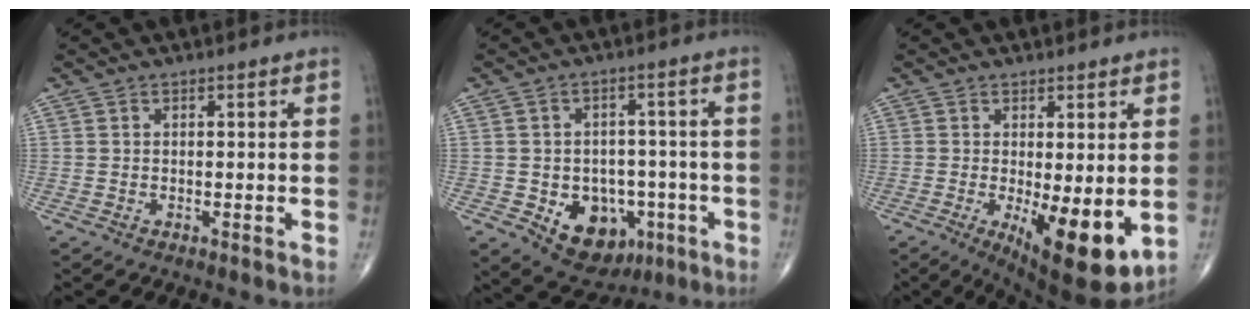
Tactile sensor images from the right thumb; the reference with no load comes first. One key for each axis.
{"total": 12.0, "fx": -4.1, "fy": 8.9, "fz": 6.9, "tx": -0.061, "ty": 0.023, "tz": -0.045}
{"total": 11.7, "fx": -2.2, "fy": 3.7, "fz": 10.9, "tx": -0.154, "ty": -0.029, "tz": -0.022}